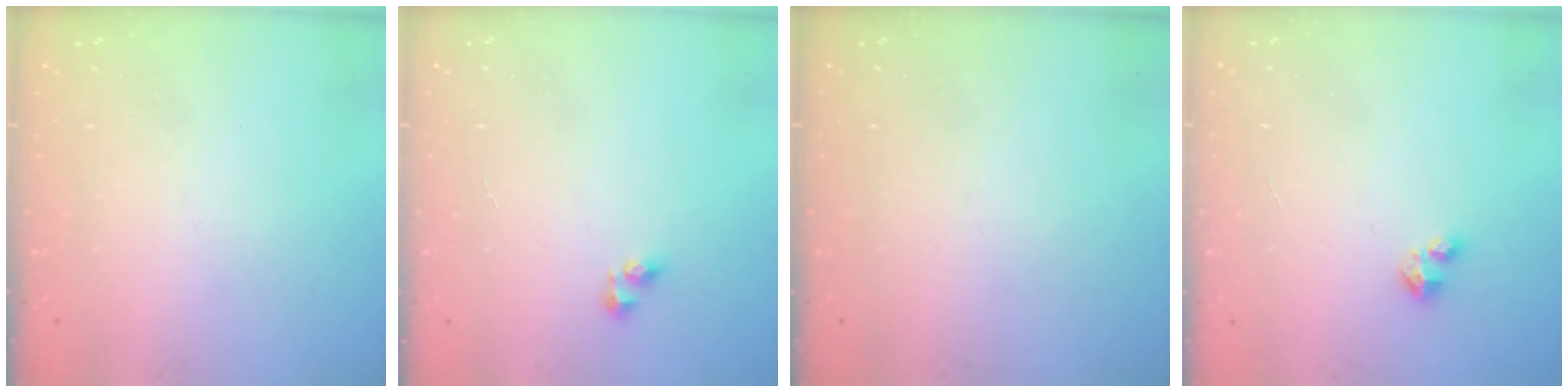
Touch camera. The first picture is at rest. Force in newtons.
{"total": 4.4, "press": 4.4, "slide": 0.1}
{"total": 0.0}
{"total": 2.1, "press": 2.1, "slide": 0.2}